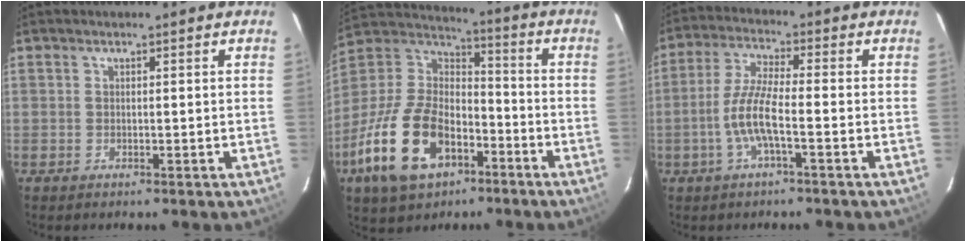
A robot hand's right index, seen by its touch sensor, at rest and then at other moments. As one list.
[{"total": 22.0, "force": [-10.7, 12.8, 14.4], "torque": [-0.322, -0.002, -0.183]}, {"total": 7.6, "force": [-2.5, 1.0, 7.1], "torque": [-0.154, 0.003, -0.050]}]